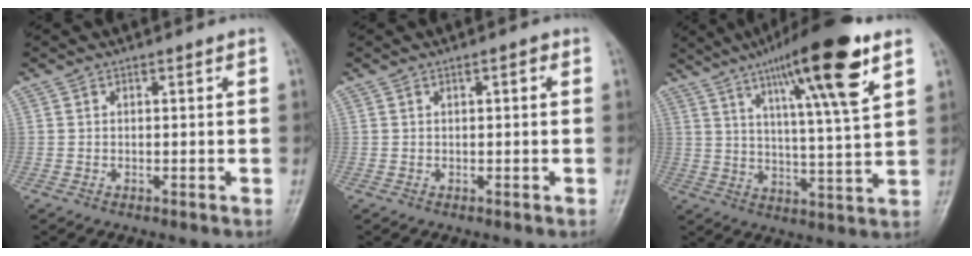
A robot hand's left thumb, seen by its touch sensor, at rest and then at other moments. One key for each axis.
{"total": 1.2, "fx": 0.4, "fy": 0.5, "fz": 1.1, "tx": -0.014, "ty": 0.003, "tz": 0.004}
{"total": 18.1, "fx": 10.0, "fy": 2.2, "fz": 15.0, "tx": -0.232, "ty": -0.036, "tz": 0.159}